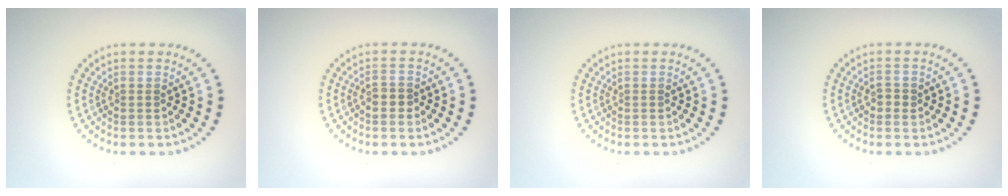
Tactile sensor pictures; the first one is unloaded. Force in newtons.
{"total": 1.3, "press": 1.2, "slide": 0.5}
{"total": 0.0}
{"total": 1.0, "press": 0.9, "slide": 0.3}